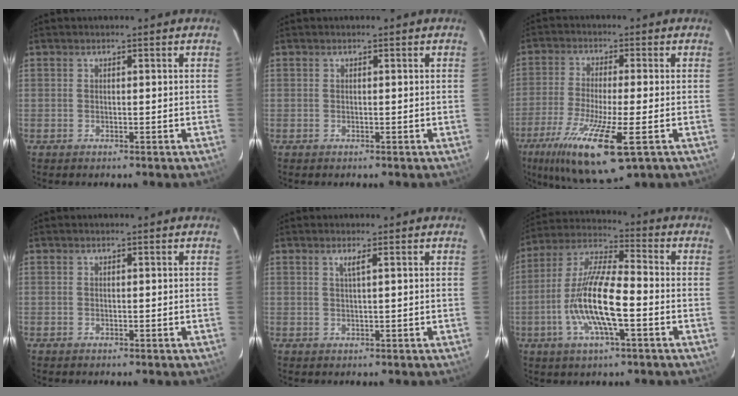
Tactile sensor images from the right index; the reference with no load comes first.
{"total": 0.0}
{"total": 17.6, "force": [-8.7, 3.1, 15.0], "torque": [-0.305, -0.061, -0.157]}
{"total": 0.0}
{"total": 1.4, "force": [0.6, -0.4, 1.2], "torque": [-0.020, -0.001, 0.009]}
{"total": 14.6, "force": [-4.0, 3.4, 13.6], "torque": [-0.274, -0.003, -0.081]}